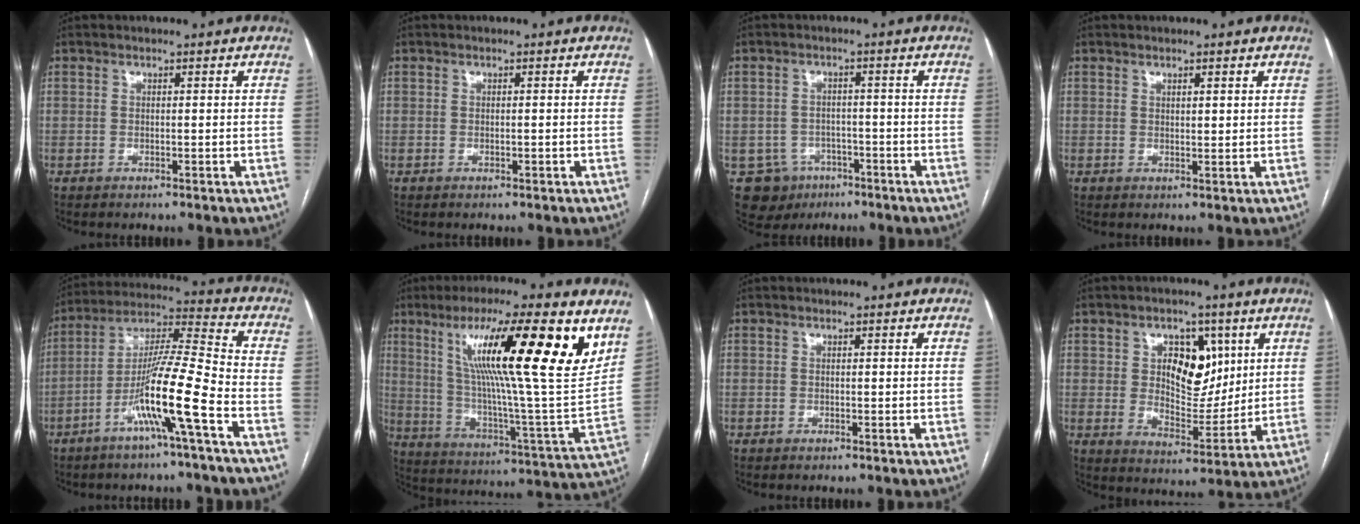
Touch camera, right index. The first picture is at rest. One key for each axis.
{"total": 0.5, "fx": -0.1, "fy": 0.2, "fz": 0.5, "tx": -0.010, "ty": -0.001, "tz": 0.000}
{"total": 7.2, "fx": -3.5, "fy": 6.2, "fz": 1.0, "tx": -0.024, "ty": 0.008, "tz": -0.042}
{"total": 1.4, "fx": 0.9, "fy": 0.3, "fz": 1.1, "tx": -0.023, "ty": -0.002, "tz": 0.015}
{"total": 13.1, "fx": -5.7, "fy": -1.0, "fz": 11.8, "tx": -0.222, "ty": 0.002, "tz": -0.110}
{"total": 24.7, "fx": 12.2, "fy": 1.2, "fz": 21.5, "tx": -0.340, "ty": 0.006, "tz": 0.189}
{"total": 0.0}
{"total": 10.3, "fx": 3.6, "fy": 6.2, "fz": 7.4, "tx": -0.114, "ty": 0.011, "tz": 0.067}